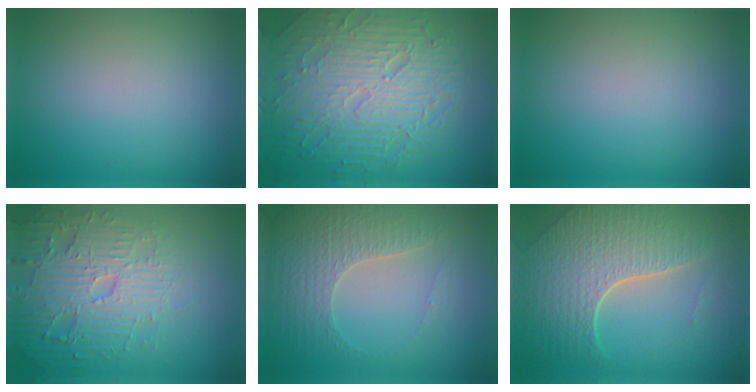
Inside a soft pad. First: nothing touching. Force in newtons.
{"total": 10.1, "press": 6.5, "slide": 7.7}
{"total": 0.0}
{"total": 5.2, "press": 5.0, "slide": 1.1}
{"total": 3.2, "press": 3.1, "slide": 0.8}
{"total": 6.8, "press": 4.9, "slide": 4.7}